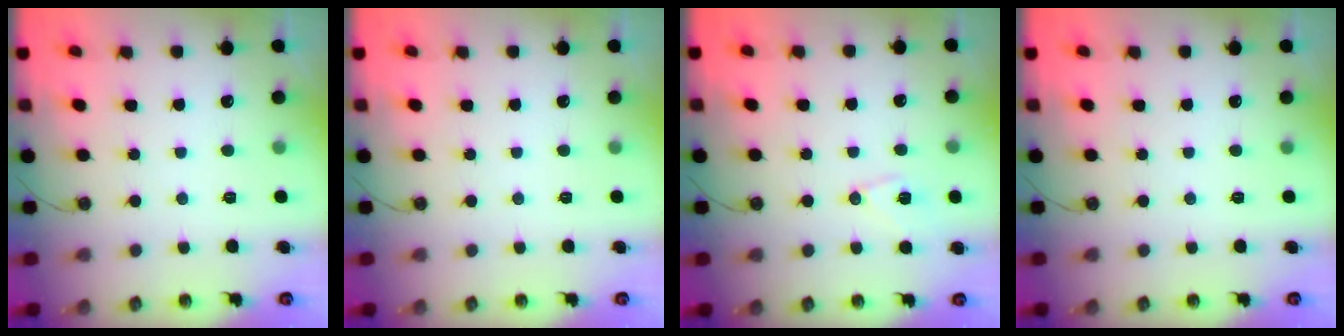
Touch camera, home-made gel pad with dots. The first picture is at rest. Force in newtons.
{"total": 0.0}
{"total": 7.8, "press": 7.4, "slide": 2.5}
{"total": 0.0}